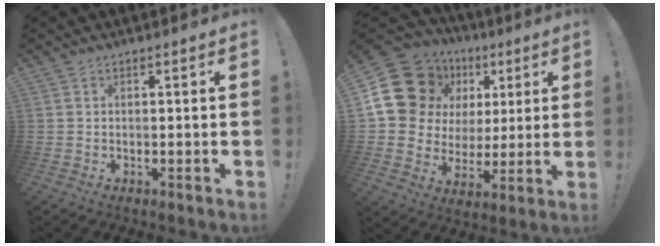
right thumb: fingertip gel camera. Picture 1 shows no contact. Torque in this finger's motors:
{"motor_torque": [1.46, 2.23, 0.85, -0.33, 0.20]}